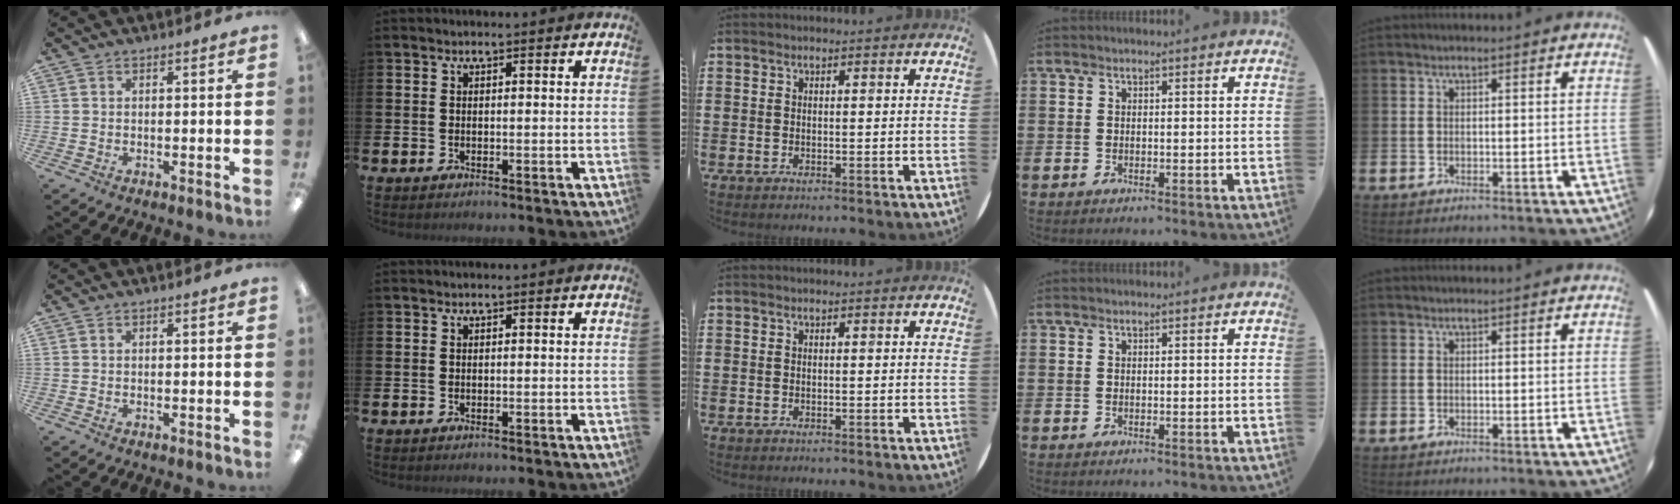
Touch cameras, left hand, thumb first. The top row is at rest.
{}